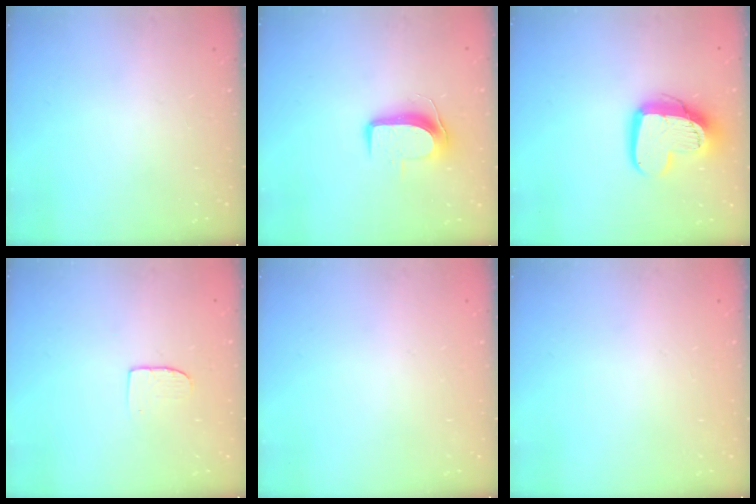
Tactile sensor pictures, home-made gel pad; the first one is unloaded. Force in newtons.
{"total": 8.8, "press": 8.8, "slide": 0.6}
{"total": 14.6, "press": 14.6, "slide": 1.1}
{"total": 5.1, "press": 5.1, "slide": 0.4}
{"total": 0.0}
{"total": 0.0}